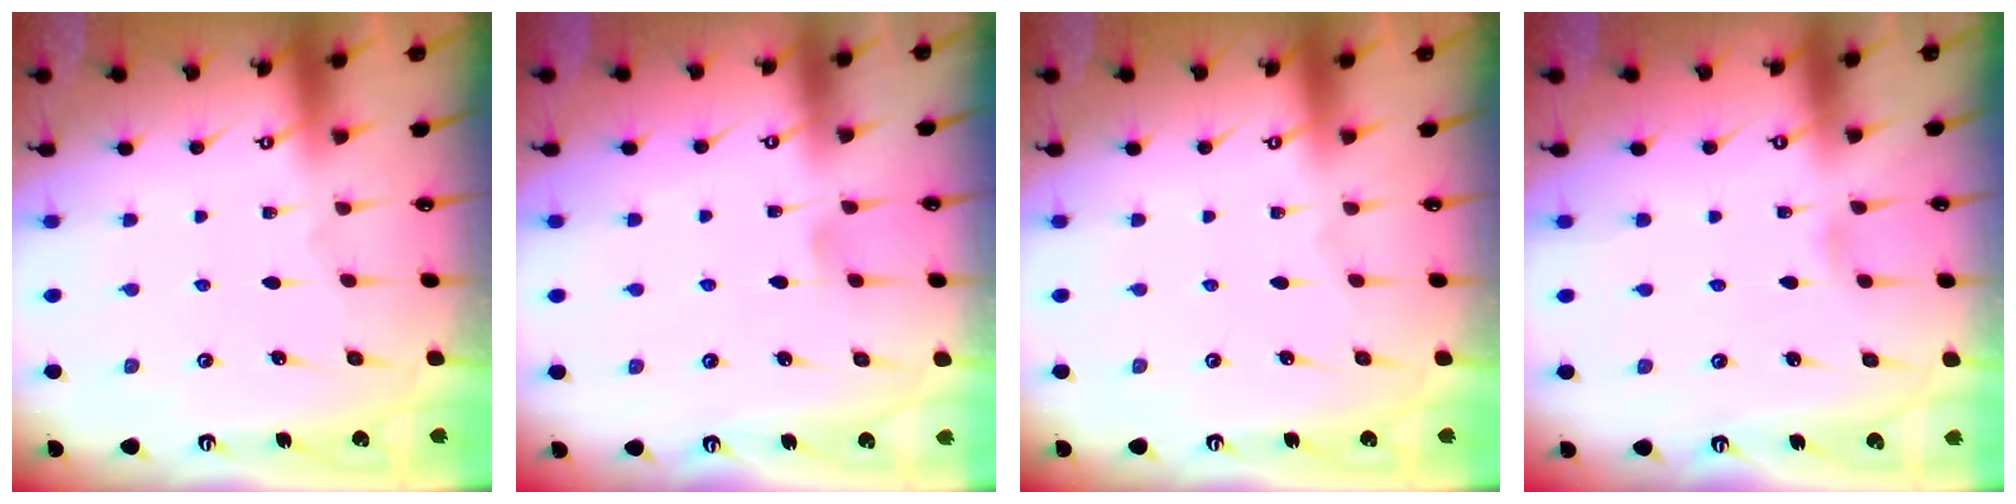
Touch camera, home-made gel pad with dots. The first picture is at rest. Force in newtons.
{"total": 3.1, "press": 3.1, "slide": 0.4}
{"total": 0.0}
{"total": 2.4, "press": 2.4, "slide": 0.3}